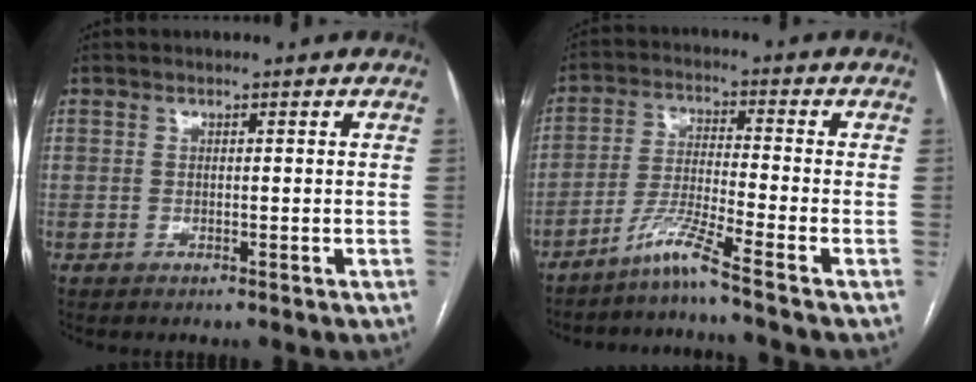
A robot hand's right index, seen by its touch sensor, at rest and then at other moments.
{"total": 6.2, "force": [-4.9, -2.0, 3.2], "torque": [-0.069, -0.022, -0.101]}